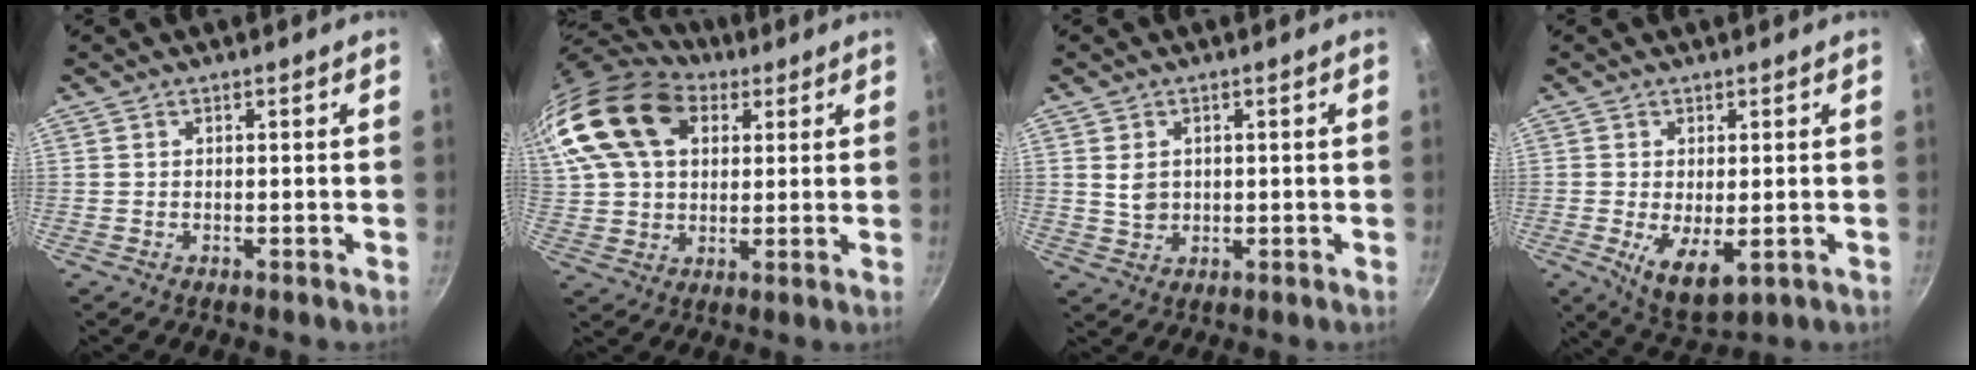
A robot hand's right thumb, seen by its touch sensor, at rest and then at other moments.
{"total": 23.6, "force": [9.4, 15.9, 14.7], "torque": [-0.304, 0.013, 0.167]}
{"total": 3.5, "force": [0.7, 2.8, 2.0], "torque": [-0.027, 0.000, 0.017]}
{"total": 7.8, "force": [-1.4, 3.6, 6.7], "torque": [-0.108, -0.017, -0.007]}